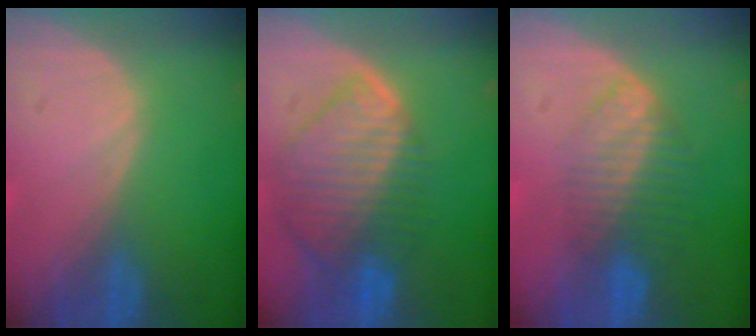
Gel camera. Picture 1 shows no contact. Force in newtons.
{"total": 9.4, "press": 8.2, "slide": 4.7}
{"total": 6.6, "press": 5.6, "slide": 3.5}